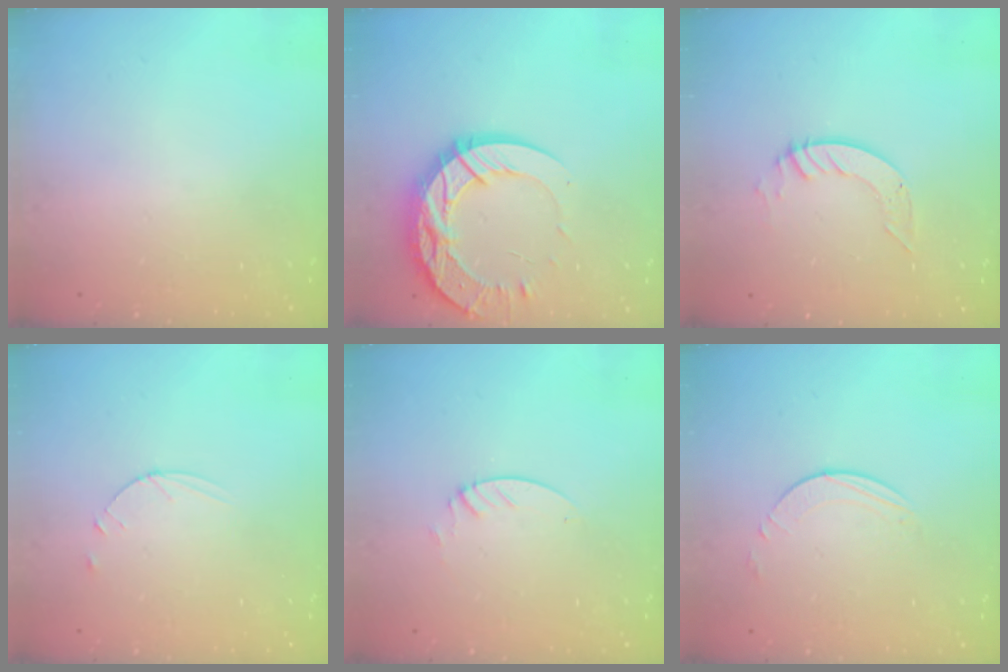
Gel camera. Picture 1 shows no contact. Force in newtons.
{"total": 18.0, "press": 17.9, "slide": 1.6}
{"total": 4.0, "press": 4.0, "slide": 0.2}
{"total": 4.5, "press": 4.4, "slide": 0.4}
{"total": 1.3, "press": 1.3, "slide": 0.1}
{"total": 4.8, "press": 4.8, "slide": 0.5}